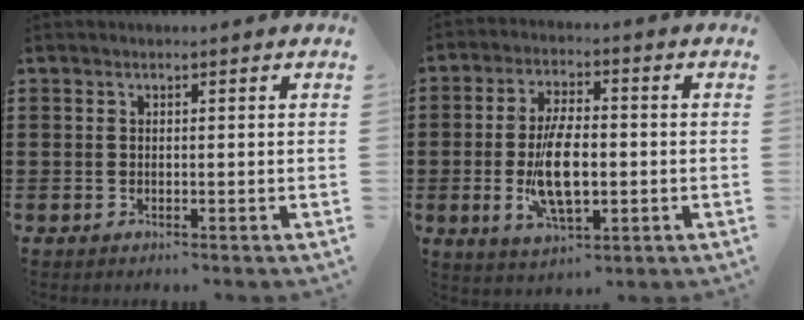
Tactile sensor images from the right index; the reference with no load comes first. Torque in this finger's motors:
{"motor_torque": [1.35, 0.79, 1.05, 0.21]}